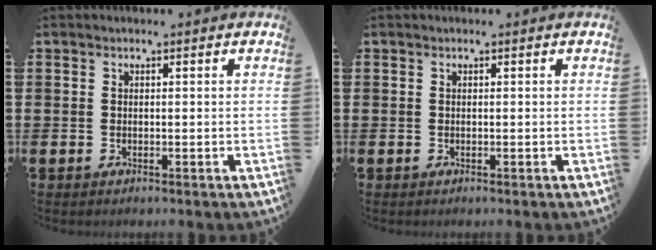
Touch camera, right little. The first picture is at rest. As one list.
[{"total": 0.0}]